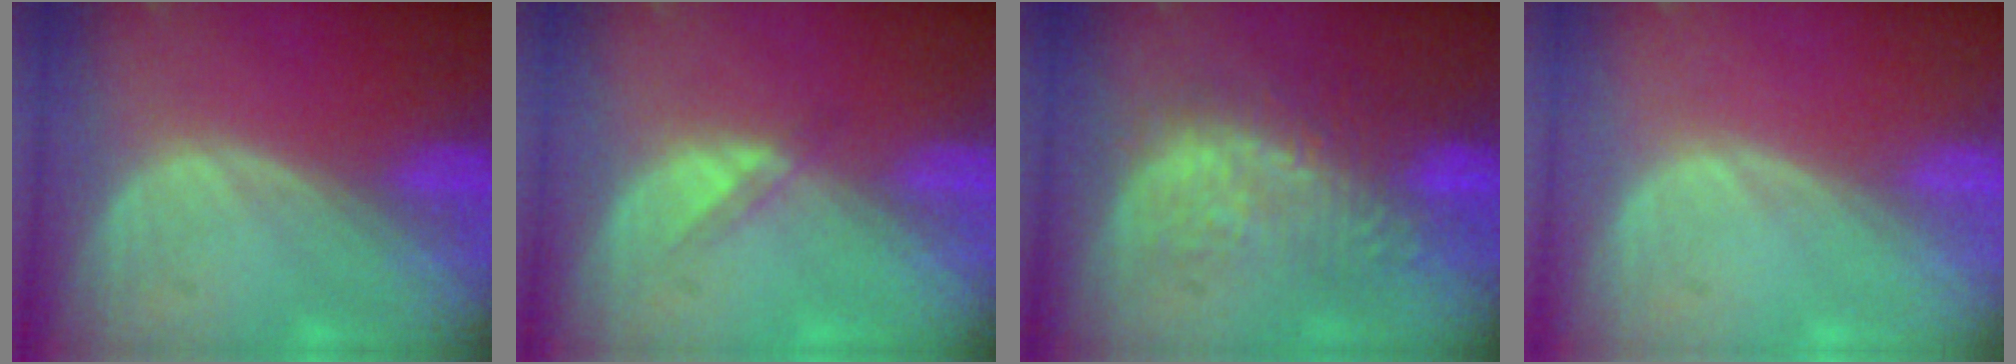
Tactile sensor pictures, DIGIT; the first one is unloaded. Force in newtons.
{"total": 1.8, "press": 1.4, "slide": 1.0}
{"total": 11.1, "press": 9.7, "slide": 5.5}
{"total": 0.0}